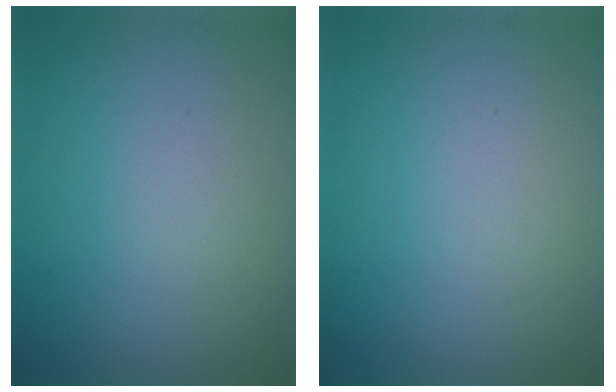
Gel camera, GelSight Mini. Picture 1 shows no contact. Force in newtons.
{"total": 0.0}